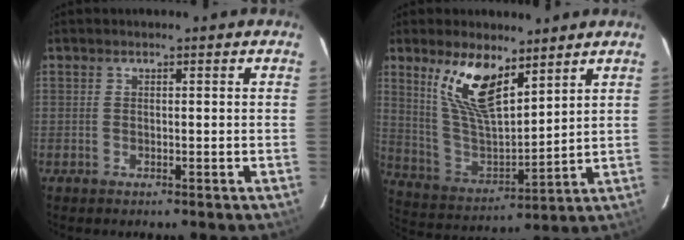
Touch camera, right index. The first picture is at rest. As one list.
[{"total": 14.0, "force": [8.4, 5.1, 9.9], "torque": [-0.199, 0.002, 0.177]}]